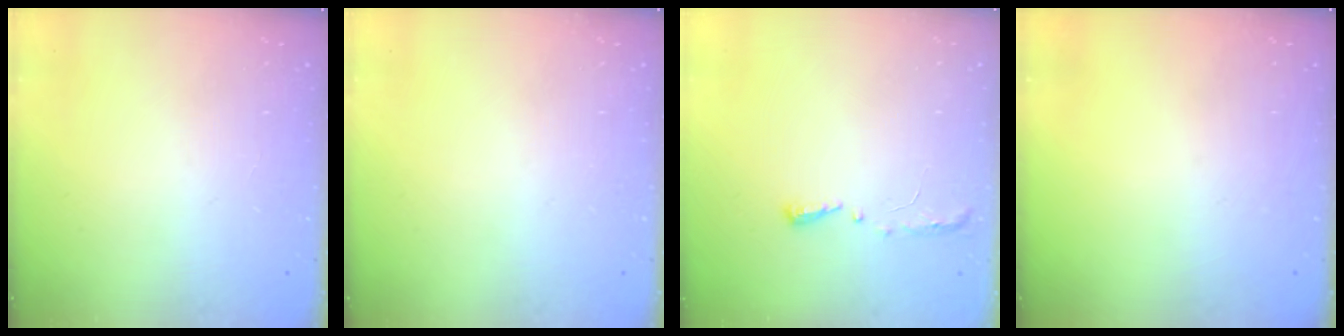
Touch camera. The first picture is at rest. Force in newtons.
{"total": 0.0}
{"total": 4.1, "press": 4.0, "slide": 0.6}
{"total": 0.0}